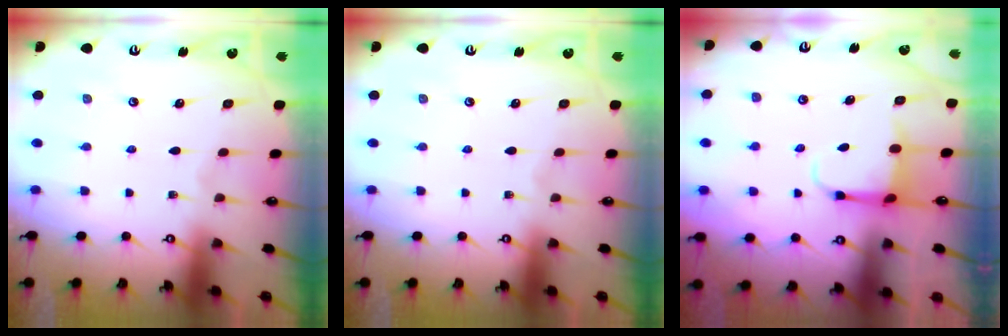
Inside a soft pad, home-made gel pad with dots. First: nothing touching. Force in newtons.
{"total": 0.0}
{"total": 4.0, "press": 3.8, "slide": 1.1}